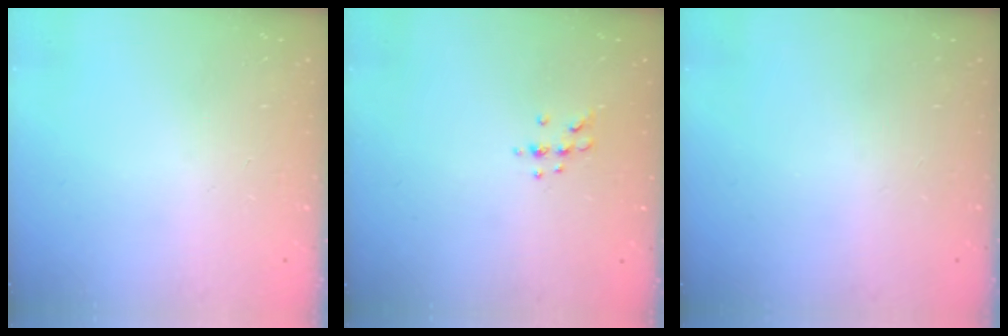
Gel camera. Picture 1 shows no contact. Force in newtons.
{"total": 4.8, "press": 4.4, "slide": 1.8}
{"total": 0.0}